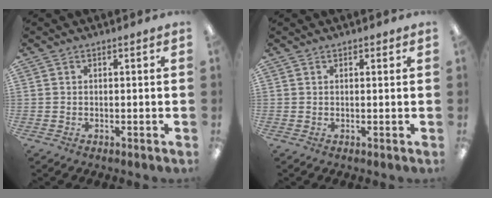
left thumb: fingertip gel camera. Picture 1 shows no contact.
{"total": 0.6, "force": [0.4, 0.3, 0.1], "torque": [-0.003, 0.001, 0.008]}